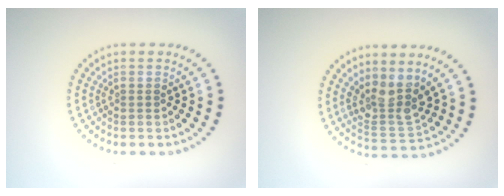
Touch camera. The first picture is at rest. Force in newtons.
{"total": 3.7, "press": 3.2, "slide": 1.9}